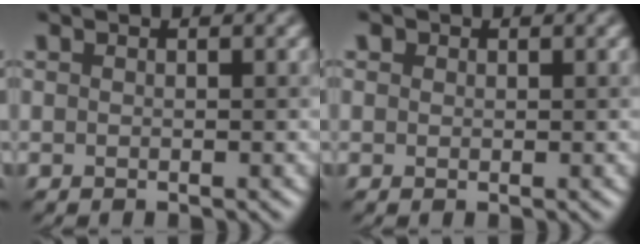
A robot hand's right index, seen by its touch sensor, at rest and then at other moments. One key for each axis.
{"total": 0.8, "fx": 0.5, "fy": 0.6, "fz": 0.2, "tx": -0.002, "ty": 0.000, "tz": 0.002}